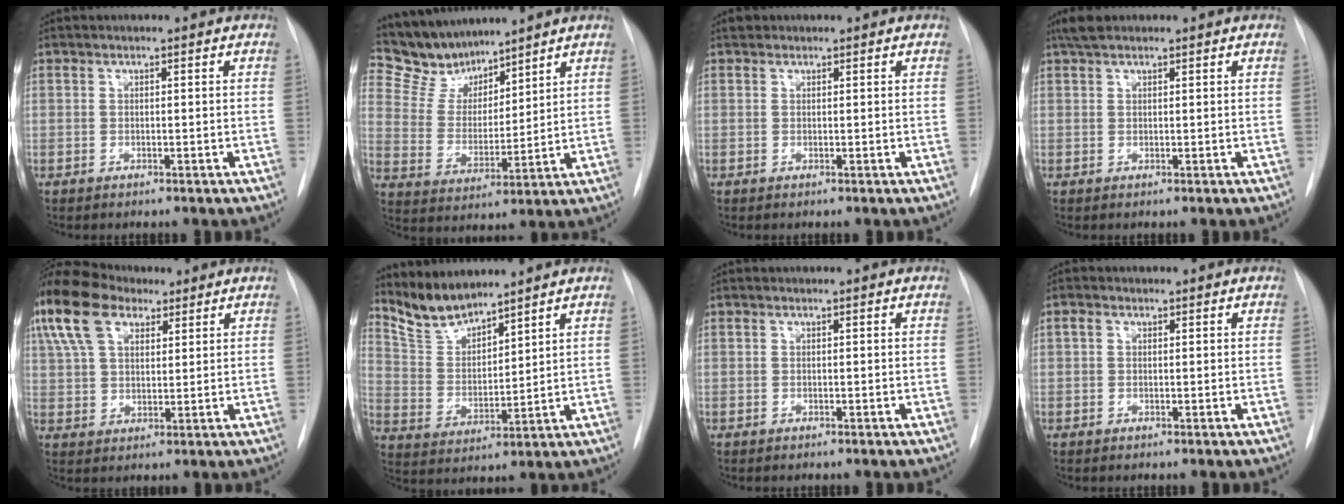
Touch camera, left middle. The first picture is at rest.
{"total": 9.9, "force": [9.2, 3.3, 1.5], "torque": [-0.040, 0.013, 0.186]}
{"total": 0.8, "force": [0.6, 0.5, 0.0], "torque": [-0.001, 0.010, 0.008]}
{"total": 2.5, "force": [2.0, 0.8, 1.3], "torque": [-0.024, 0.015, 0.037]}
{"total": 18.6, "force": [10.7, 10.6, 10.8], "torque": [-0.281, 0.064, 0.195]}
{"total": 8.2, "force": [7.7, 1.7, 2.0], "torque": [-0.046, 0.002, 0.163]}
{"total": 0.0}
{"total": 1.3, "force": [0.5, 1.0, 0.7], "torque": [-0.016, 0.012, 0.007]}